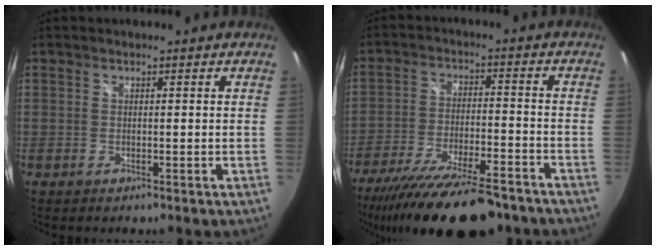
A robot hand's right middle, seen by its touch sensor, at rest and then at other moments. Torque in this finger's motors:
{"motor_torque": [1.09, -1.05, 0.35, 0.13]}